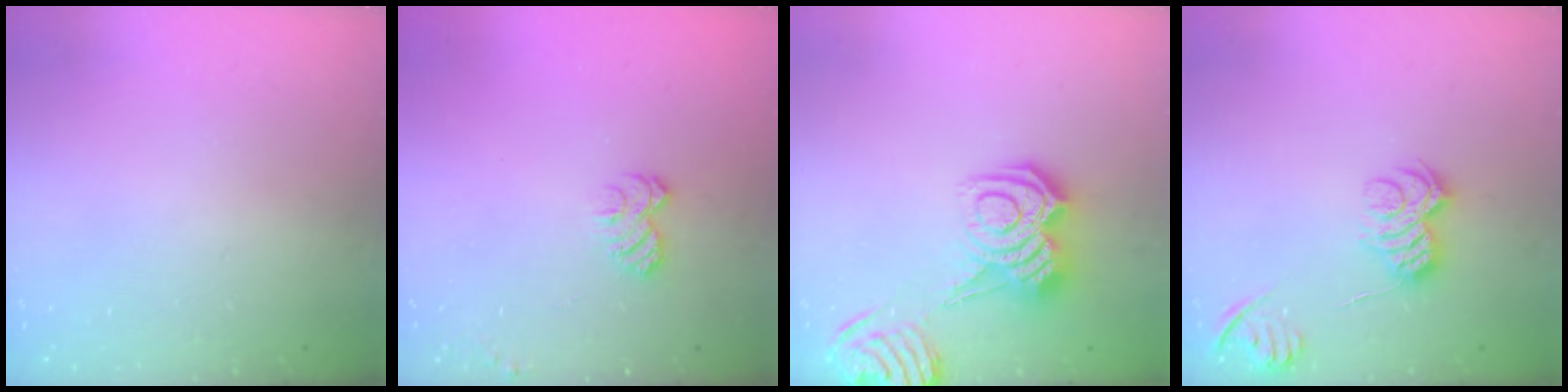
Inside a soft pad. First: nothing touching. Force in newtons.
{"total": 5.5, "press": 5.4, "slide": 0.5}
{"total": 9.6, "press": 9.5, "slide": 1.1}
{"total": 8.5, "press": 8.5, "slide": 0.6}